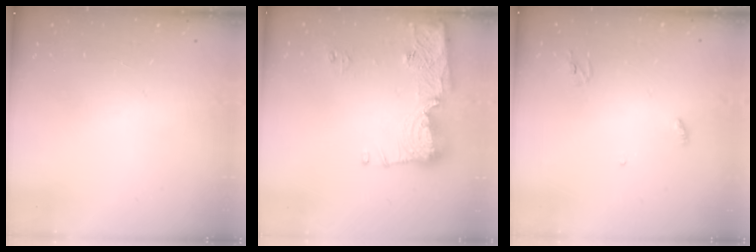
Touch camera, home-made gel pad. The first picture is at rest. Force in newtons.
{"total": 14.7, "press": 14.6, "slide": 1.6}
{"total": 2.9, "press": 2.9, "slide": 0.2}